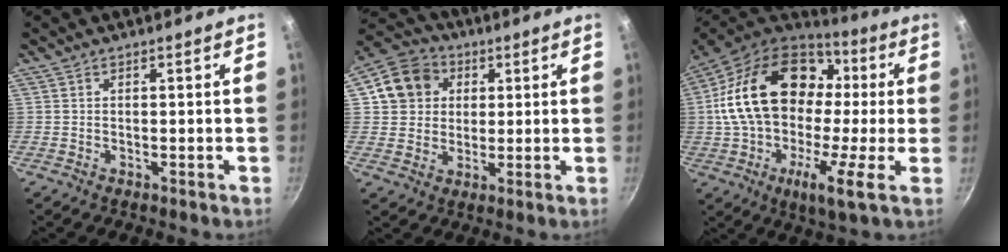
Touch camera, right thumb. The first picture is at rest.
{"total": 10.6, "force": [2.9, 9.4, 4.0], "torque": [-0.045, 0.016, 0.039]}
{"total": 27.6, "force": [2.7, 15.5, 22.6], "torque": [-0.387, 0.036, 0.023]}